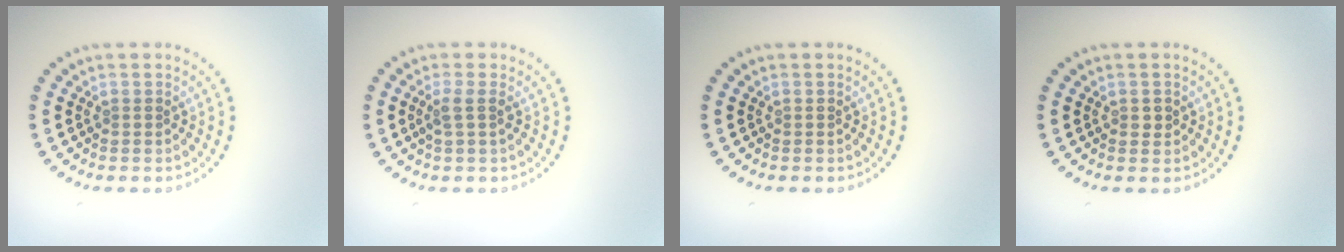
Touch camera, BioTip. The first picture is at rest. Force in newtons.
{"total": 1.3, "press": 1.1, "slide": 0.7}
{"total": 0.0}
{"total": 0.7, "press": 0.7, "slide": 0.0}